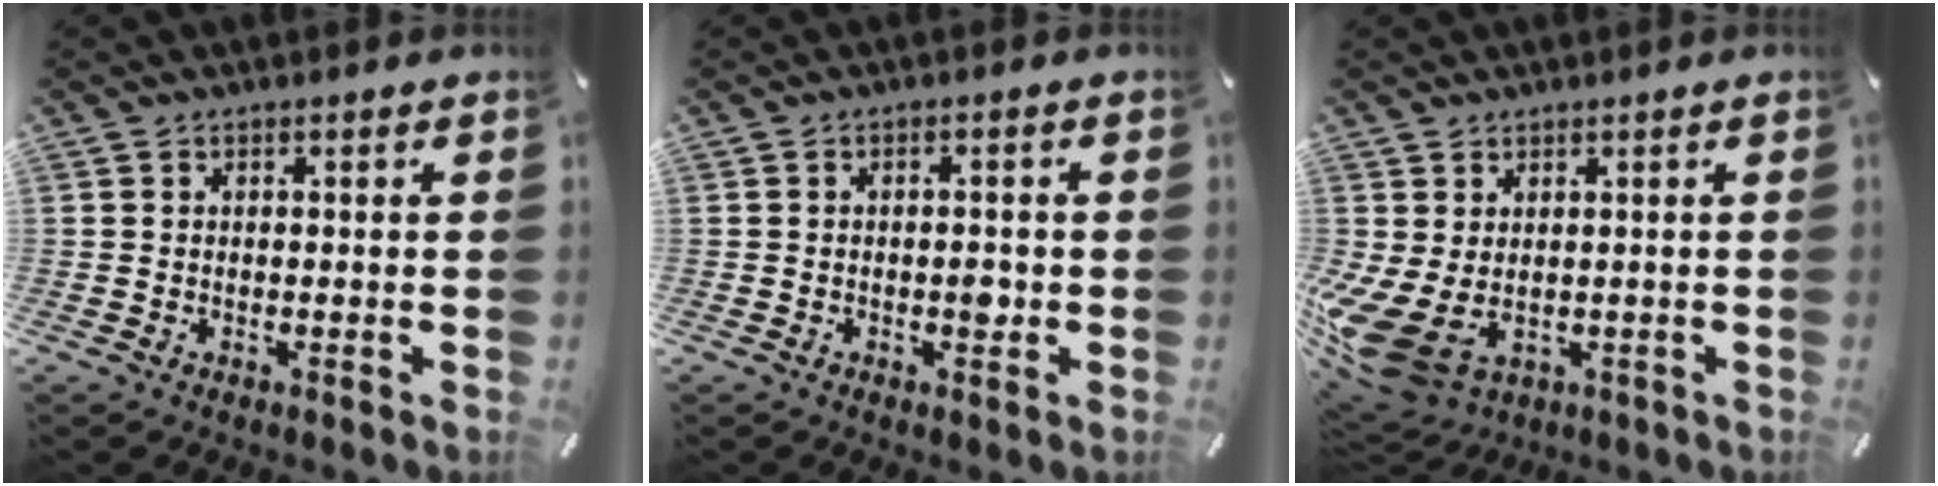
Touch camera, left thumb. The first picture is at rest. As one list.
[{"total": 2.7, "force": [-0.6, 1.4, 2.2], "torque": [-0.030, 0.002, -0.013]}, {"total": 7.4, "force": [-0.5, 5.4, 5.0], "torque": [-0.128, -0.014, -0.006]}]